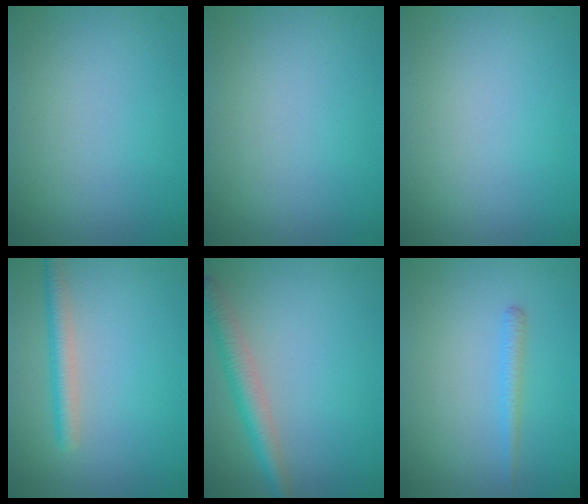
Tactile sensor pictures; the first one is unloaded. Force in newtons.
{"total": 0.0}
{"total": 0.0}
{"total": 2.6, "press": 2.6, "slide": 0.1}
{"total": 3.3, "press": 3.3, "slide": 0.1}
{"total": 1.3, "press": 1.3, "slide": 0.0}